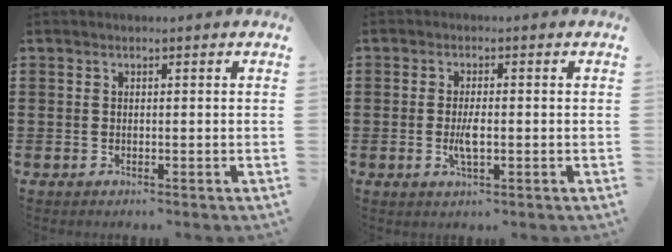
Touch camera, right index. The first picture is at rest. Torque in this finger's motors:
{"motor_torque": [1.15, 0.99, 0.44, 0.10]}